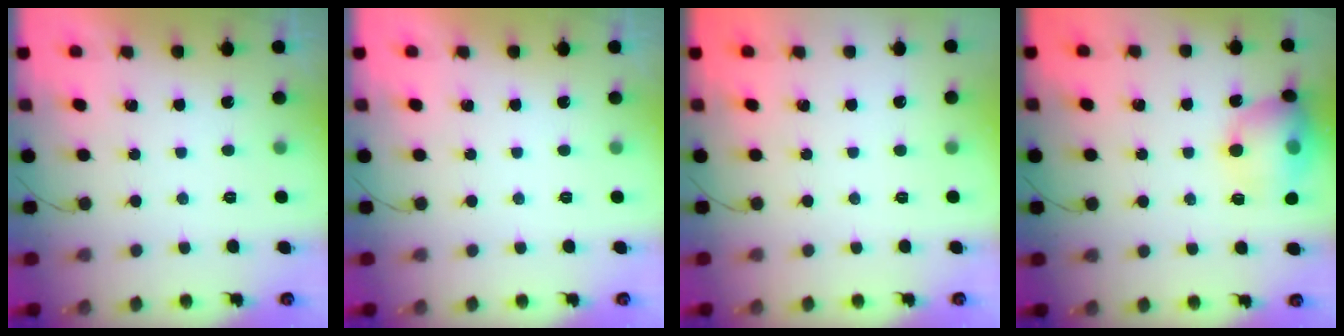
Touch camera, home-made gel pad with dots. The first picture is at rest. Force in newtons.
{"total": 0.0}
{"total": 0.0}
{"total": 13.6, "press": 13.4, "slide": 2.3}